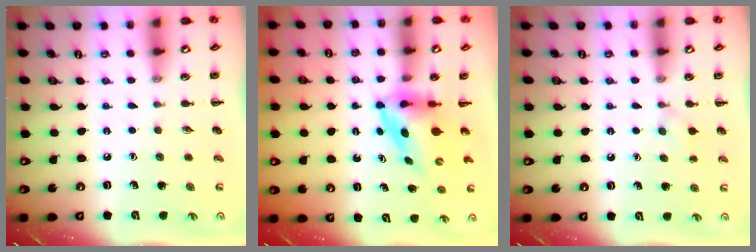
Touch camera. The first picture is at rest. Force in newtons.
{"total": 3.7, "press": 3.7, "slide": 0.6}
{"total": 5.1, "press": 4.7, "slide": 1.9}